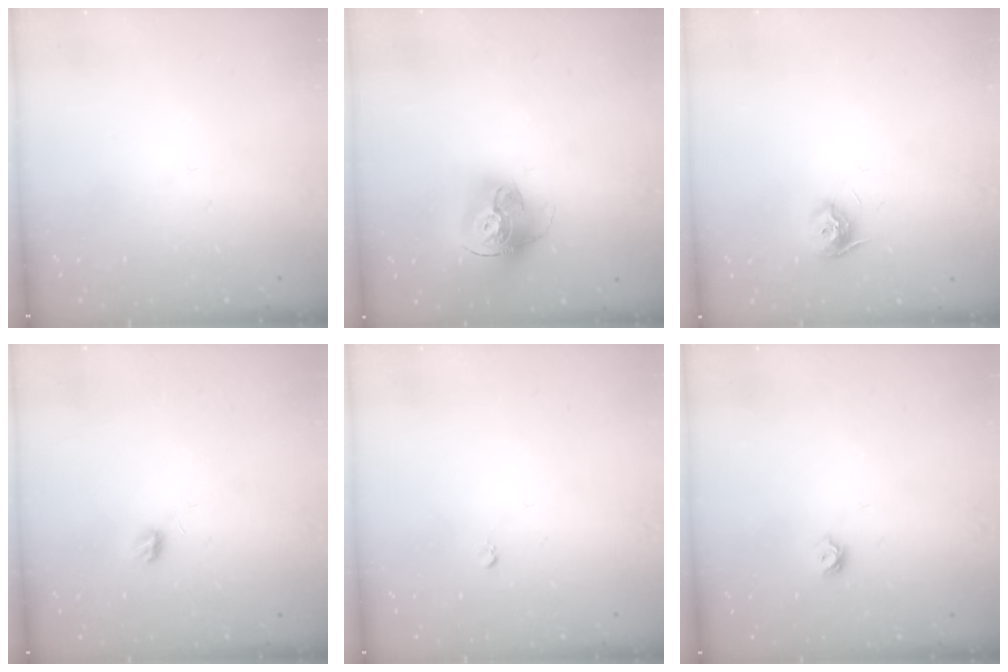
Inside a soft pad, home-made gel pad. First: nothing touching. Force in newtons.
{"total": 17.0, "press": 16.9, "slide": 1.7}
{"total": 8.7, "press": 8.7, "slide": 0.1}
{"total": 5.0, "press": 5.0, "slide": 0.4}
{"total": 2.5, "press": 2.5, "slide": 0.2}
{"total": 5.5, "press": 5.5, "slide": 0.7}